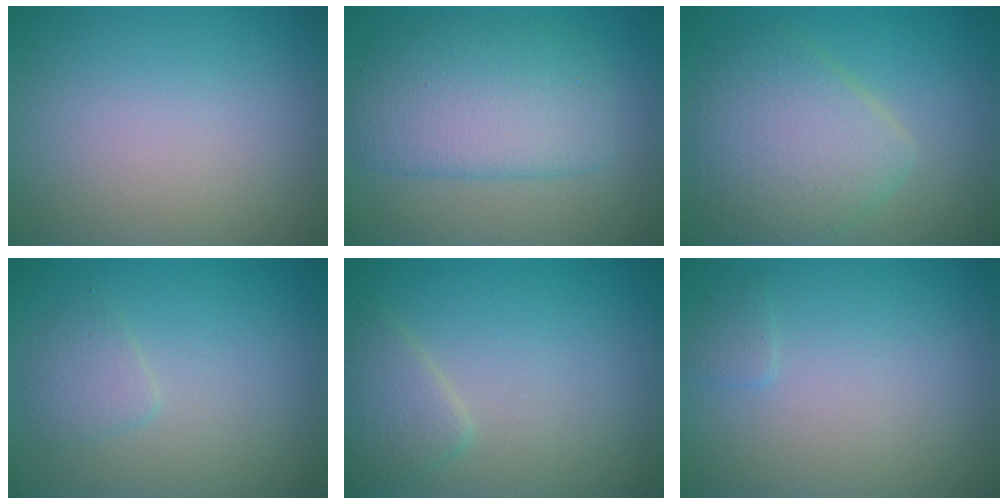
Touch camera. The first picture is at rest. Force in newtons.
{"total": 6.0, "press": 6.0, "slide": 0.2}
{"total": 5.9, "press": 5.9, "slide": 0.1}
{"total": 1.6, "press": 1.6, "slide": 0.1}
{"total": 2.3, "press": 2.3, "slide": 0.0}
{"total": 0.7, "press": 0.7, "slide": 0.1}